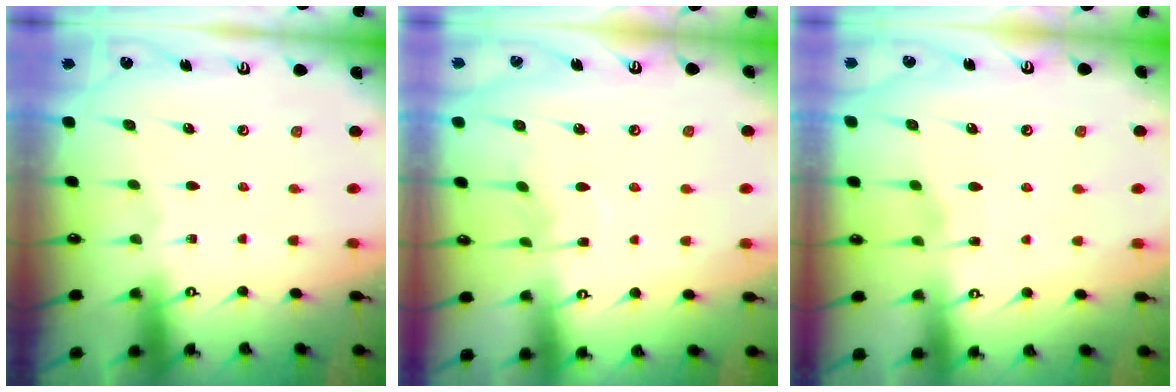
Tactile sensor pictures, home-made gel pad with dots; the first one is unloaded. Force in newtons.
{"total": 4.7, "press": 4.6, "slide": 0.8}
{"total": 2.6, "press": 2.6, "slide": 0.4}